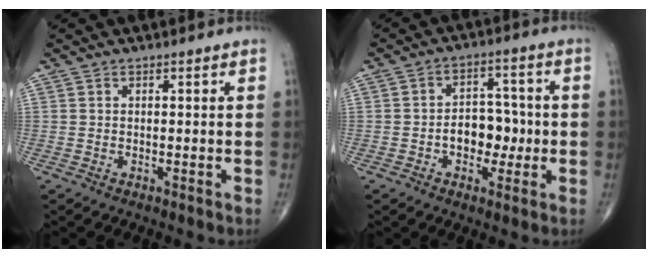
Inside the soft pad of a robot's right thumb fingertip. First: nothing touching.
{"total": 7.9, "force": [-1.4, 5.5, 5.5], "torque": [-0.045, 0.025, -0.026]}